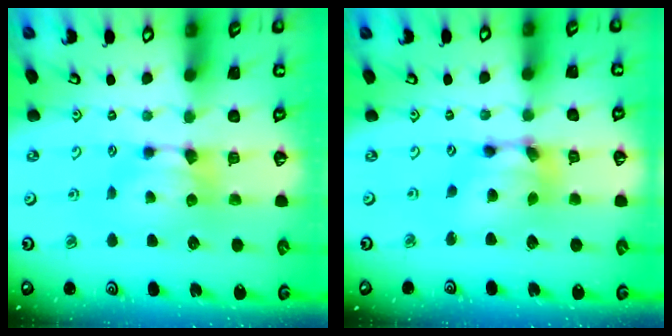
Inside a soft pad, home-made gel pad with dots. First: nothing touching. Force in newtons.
{"total": 6.0, "press": 5.6, "slide": 2.1}